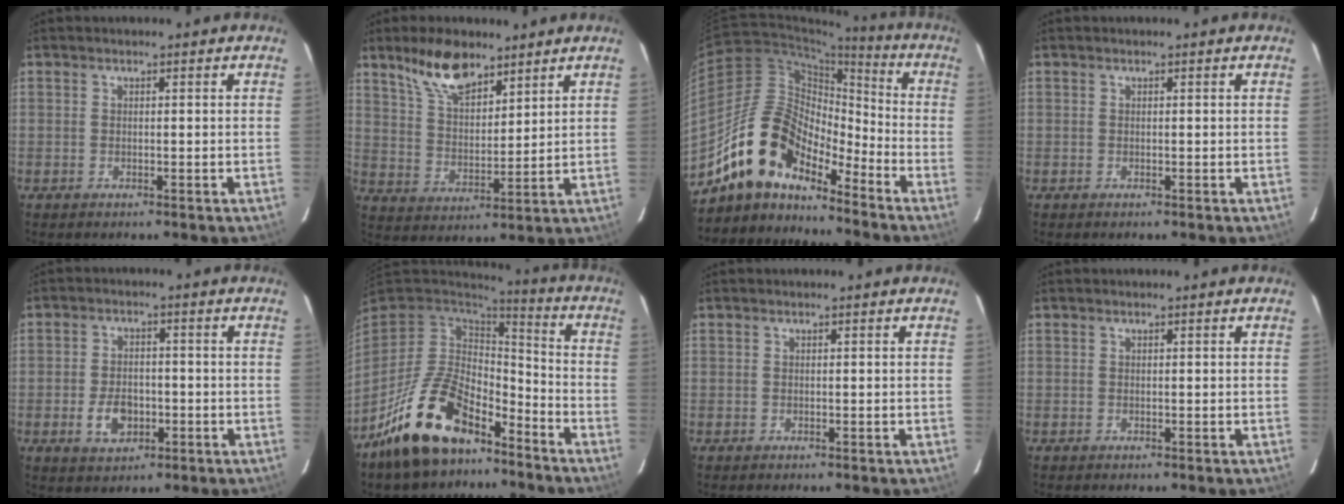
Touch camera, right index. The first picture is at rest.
{"total": 10.9, "force": [7.9, 4.4, 6.0], "torque": [-0.108, 0.011, 0.153]}
{"total": 14.7, "force": [-11.9, 6.0, 6.2], "torque": [-0.113, 0.018, -0.225]}
{"total": 0.0}
{"total": 6.4, "force": [-2.2, 4.2, 4.3], "torque": [-0.088, 0.004, -0.031]}
{"total": 18.1, "force": [-12.1, 8.8, 10.4], "torque": [-0.215, -0.003, -0.202]}
{"total": 0.0}
{"total": 0.0}